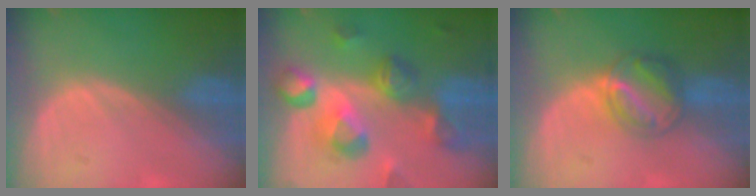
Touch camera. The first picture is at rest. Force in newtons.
{"total": 10.6, "press": 9.4, "slide": 4.7}
{"total": 5.8, "press": 5.7, "slide": 1.0}